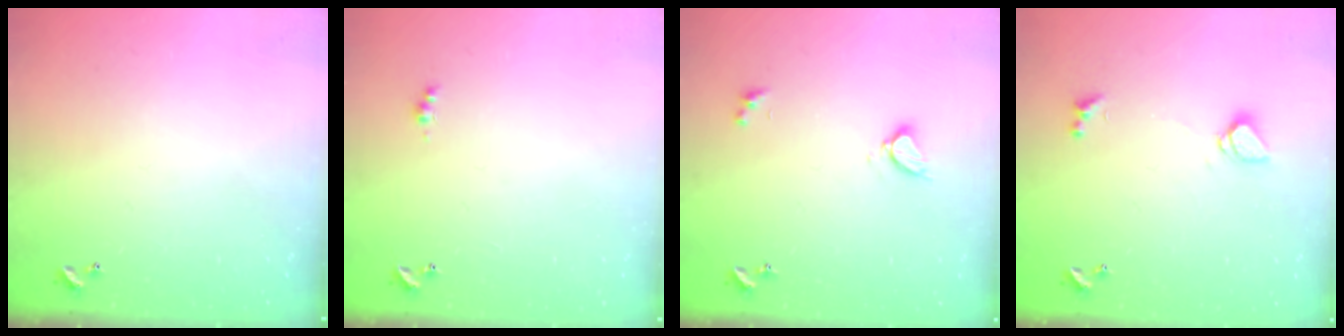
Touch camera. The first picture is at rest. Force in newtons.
{"total": 1.1, "press": 1.1, "slide": 0.3}
{"total": 3.6, "press": 3.6, "slide": 0.4}
{"total": 1.5, "press": 1.4, "slide": 0.5}